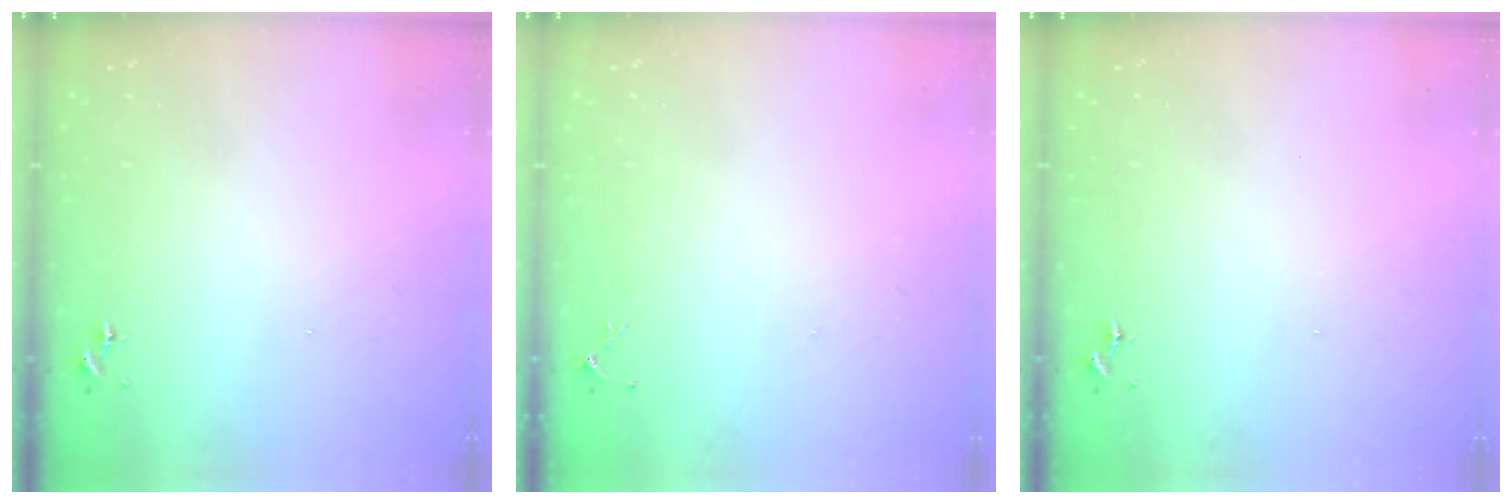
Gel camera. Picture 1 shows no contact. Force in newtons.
{"total": 3.4, "press": 3.4, "slide": 0.4}
{"total": 0.0}